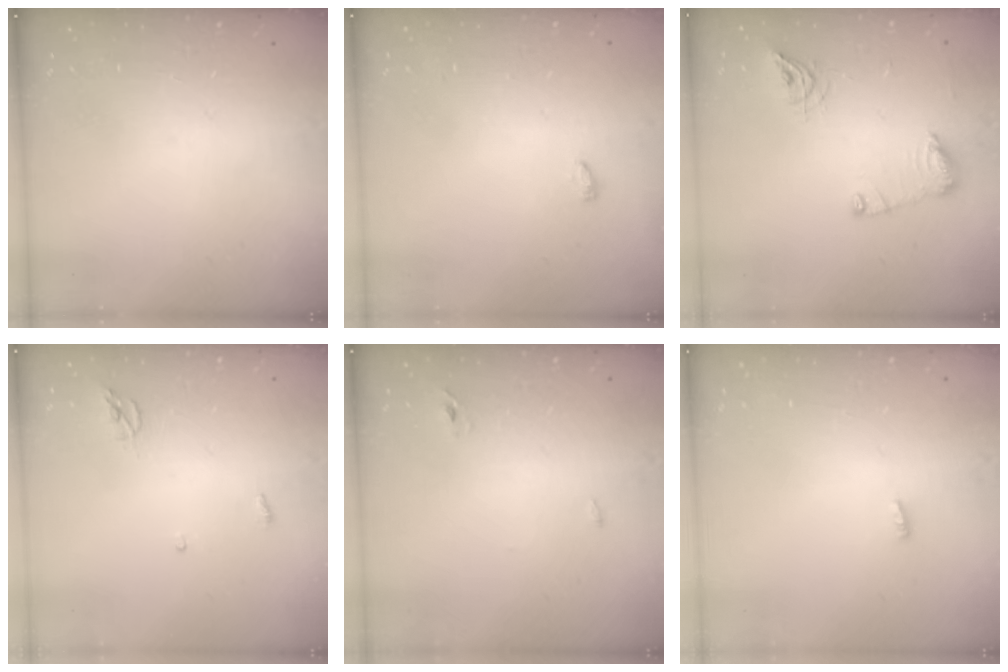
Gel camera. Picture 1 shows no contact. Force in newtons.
{"total": 6.5, "press": 3.1, "slide": 5.7}
{"total": 10.7, "press": 10.6, "slide": 1.1}
{"total": 3.8, "press": 3.8, "slide": 0.3}
{"total": 2.4, "press": 2.2, "slide": 1.0}
{"total": 2.3, "press": 2.1, "slide": 0.8}